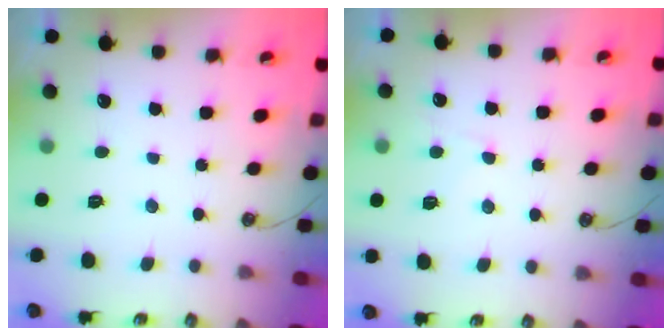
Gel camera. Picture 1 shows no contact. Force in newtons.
{"total": 2.4, "press": 2.2, "slide": 1.0}